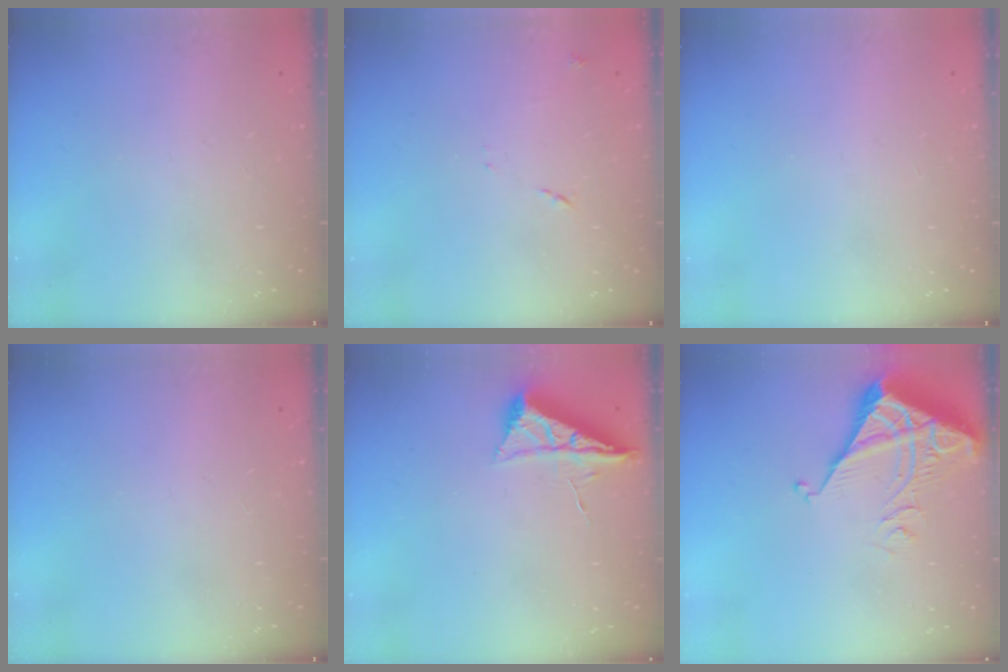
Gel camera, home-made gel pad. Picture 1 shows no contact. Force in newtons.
{"total": 8.5, "press": 8.5, "slide": 0.7}
{"total": 0.0}
{"total": 0.0}
{"total": 6.5, "press": 6.5, "slide": 0.8}
{"total": 5.3, "press": 5.3, "slide": 0.7}